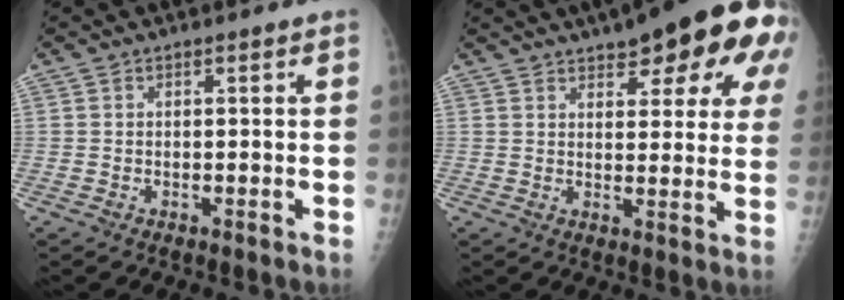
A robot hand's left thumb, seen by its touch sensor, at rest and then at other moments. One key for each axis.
{"total": 20.8, "fx": 11.0, "fy": 7.1, "fz": 16.1, "tx": -0.193, "ty": -0.005, "tz": 0.134}